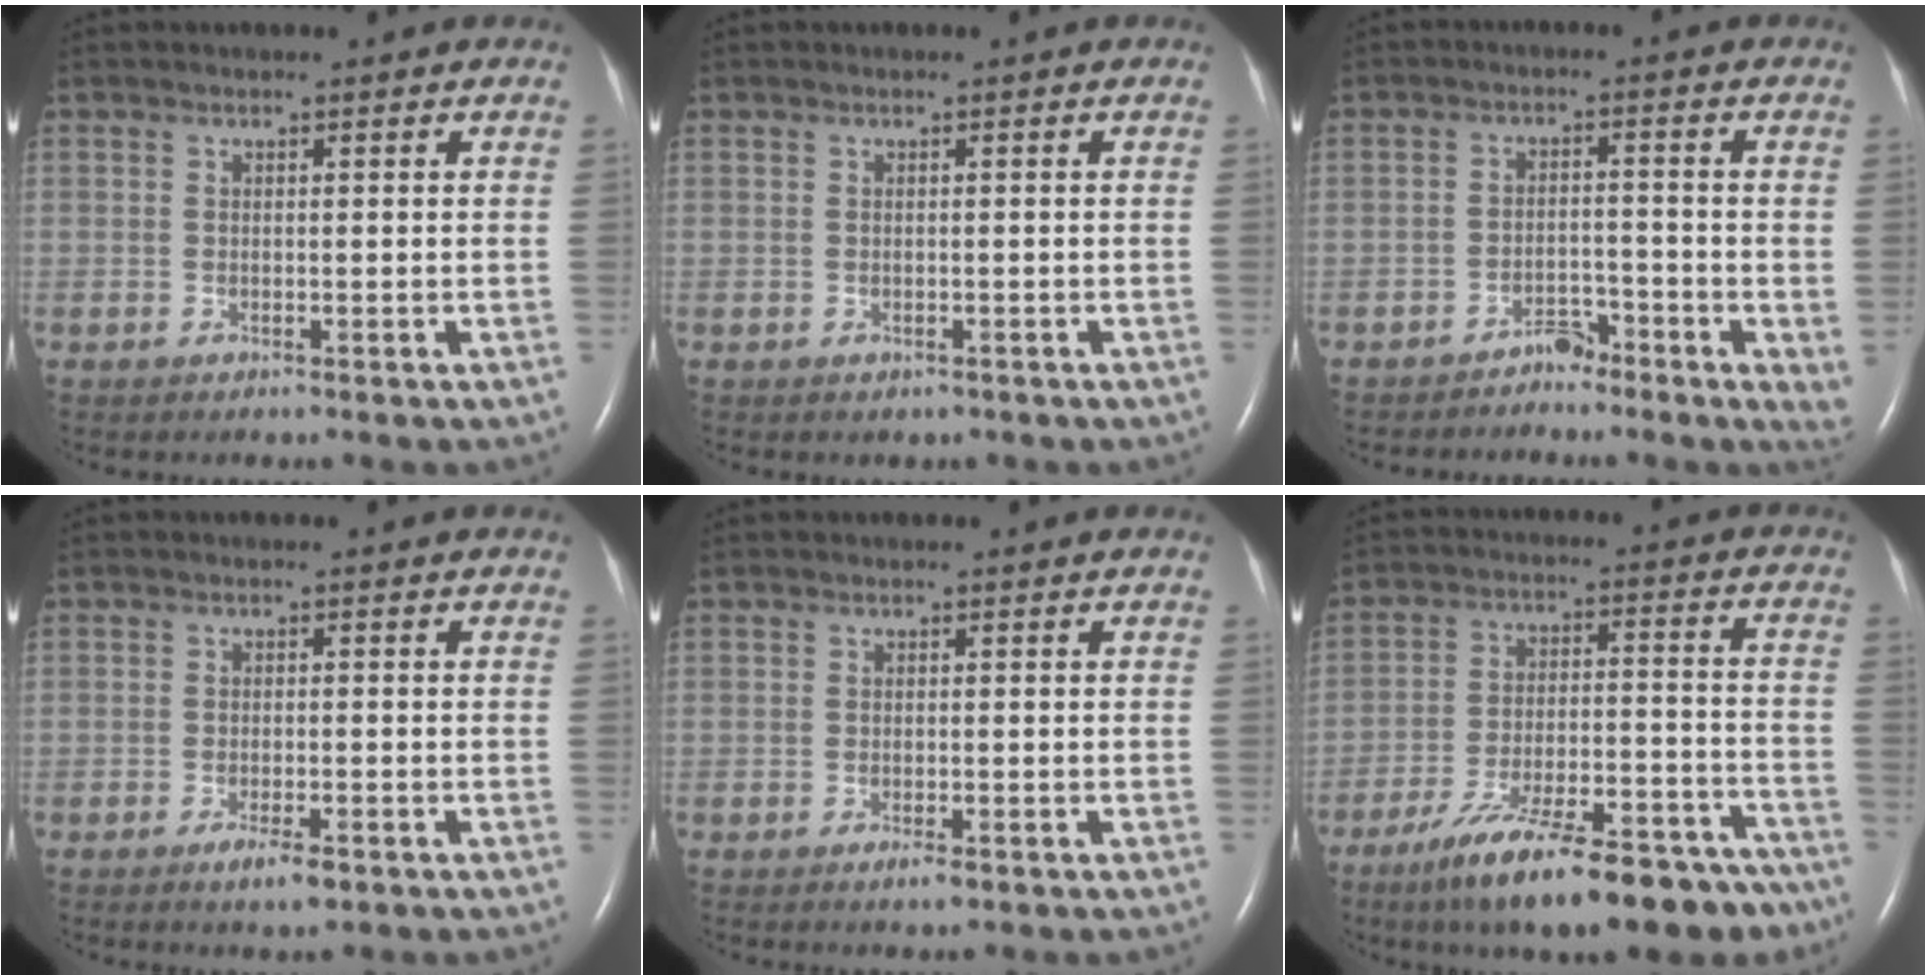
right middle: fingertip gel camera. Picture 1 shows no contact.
{"total": 0.6, "force": [-0.3, 0.5, 0.1], "torque": [-0.006, 0.001, 0.000]}
{"total": 3.3, "force": [-2.6, 1.1, 1.6], "torque": [-0.010, 0.002, -0.042]}
{"total": 3.0, "force": [-1.9, 0.6, 2.3], "torque": [-0.043, -0.003, -0.029]}
{"total": 1.4, "force": [-0.8, 0.3, 1.0], "torque": [-0.020, -0.003, -0.012]}
{"total": 21.5, "force": [-16.6, 5.5, 12.4], "torque": [-0.145, 0.021, -0.254]}